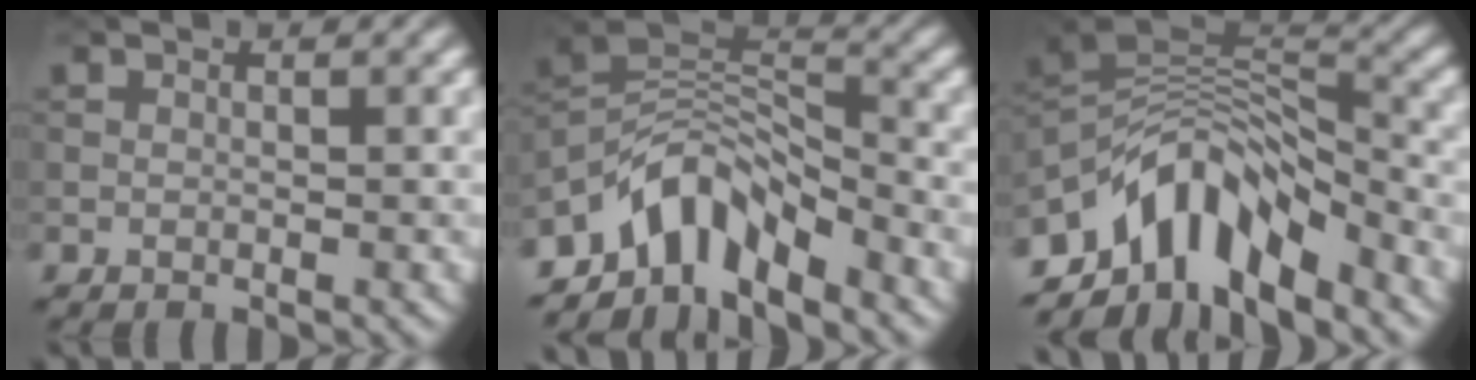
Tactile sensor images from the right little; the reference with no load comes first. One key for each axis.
{"total": 6.5, "fx": -5.1, "fy": 2.7, "fz": 3.0, "tx": -0.039, "ty": -0.002, "tz": -0.107}
{"total": 9.0, "fx": -5.8, "fy": 4.3, "fz": 5.4, "tx": -0.076, "ty": -0.001, "tz": -0.117}